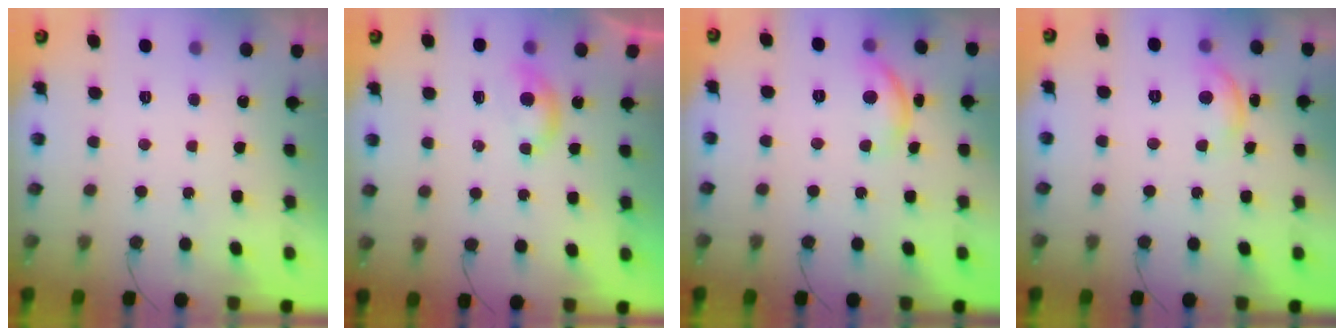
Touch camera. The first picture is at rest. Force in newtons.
{"total": 3.8, "press": 3.8, "slide": 0.6}
{"total": 9.3, "press": 9.3, "slide": 0.6}
{"total": 8.4, "press": 8.4, "slide": 0.6}